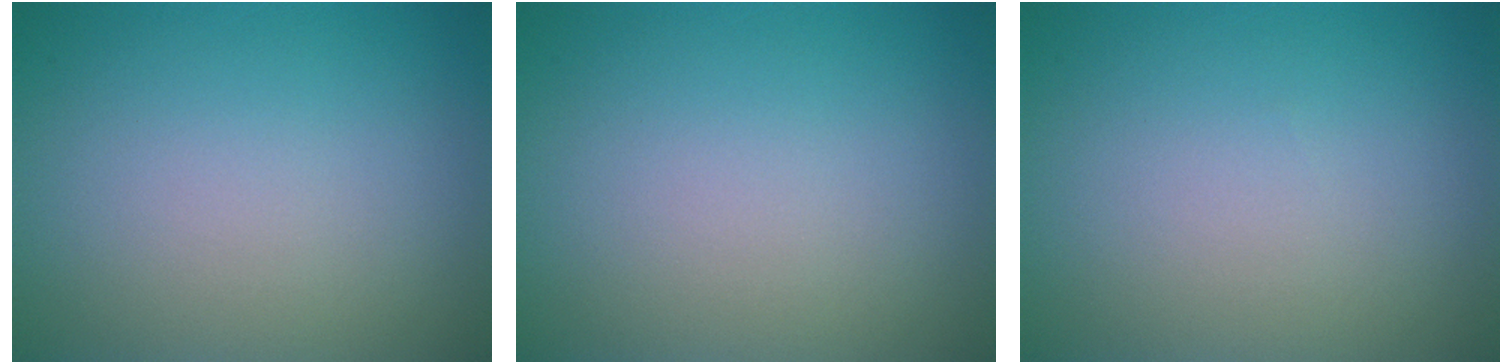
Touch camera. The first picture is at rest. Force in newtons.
{"total": 0.0}
{"total": 0.0}